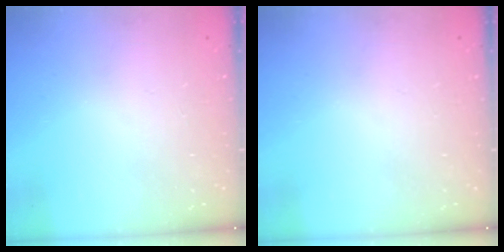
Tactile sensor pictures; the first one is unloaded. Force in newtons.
{"total": 0.0}